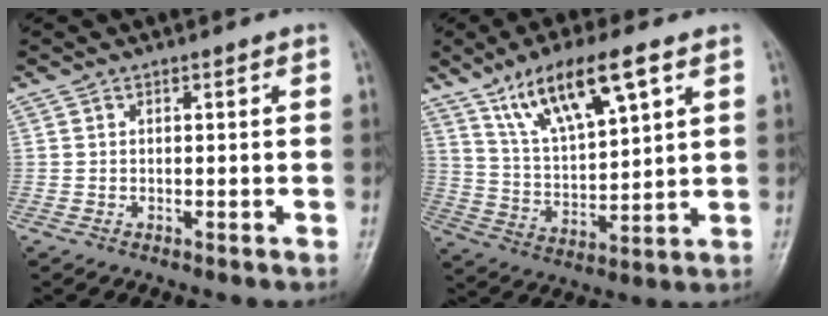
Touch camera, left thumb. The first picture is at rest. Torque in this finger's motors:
{"motor_torque": [0.47, 0.44, 1.64, -1.12, 0.32]}